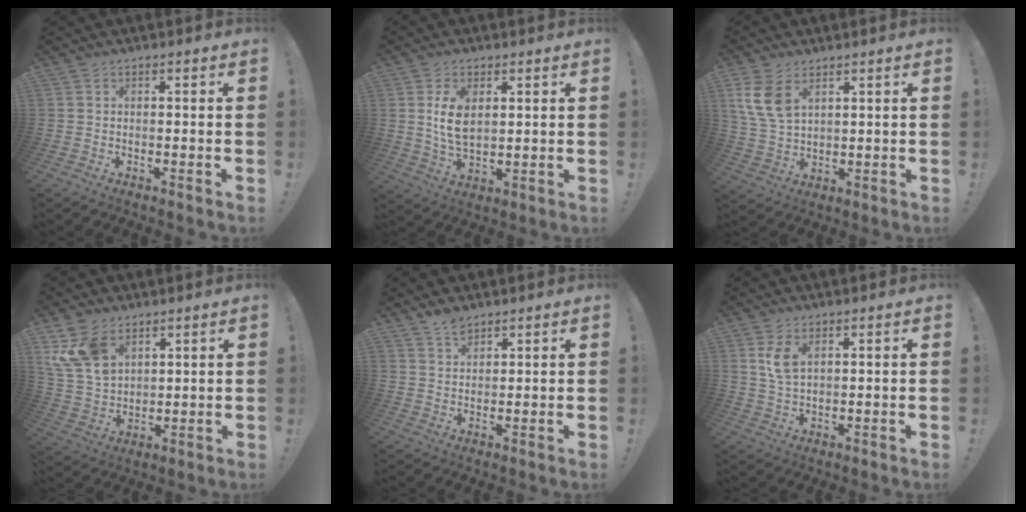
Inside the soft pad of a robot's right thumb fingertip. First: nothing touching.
{"total": 8.4, "force": [2.3, 5.0, 6.3], "torque": [-0.119, -0.008, 0.038]}
{"total": 9.6, "force": [4.6, 5.9, 6.0], "torque": [-0.122, -0.013, 0.090]}
{"total": 11.7, "force": [6.3, 7.8, 6.1], "torque": [-0.129, -0.027, 0.129]}
{"total": 4.1, "force": [3.5, 1.6, 1.3], "torque": [-0.011, -0.026, 0.061]}
{"total": 5.5, "force": [2.3, 2.8, 4.1], "torque": [-0.077, -0.010, 0.041]}